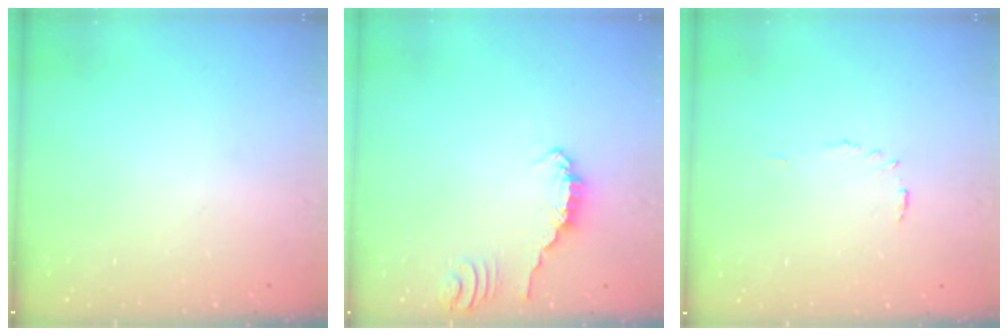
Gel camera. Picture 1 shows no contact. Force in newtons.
{"total": 1.4, "press": 1.4, "slide": 0.3}
{"total": 4.5, "press": 4.5, "slide": 0.5}